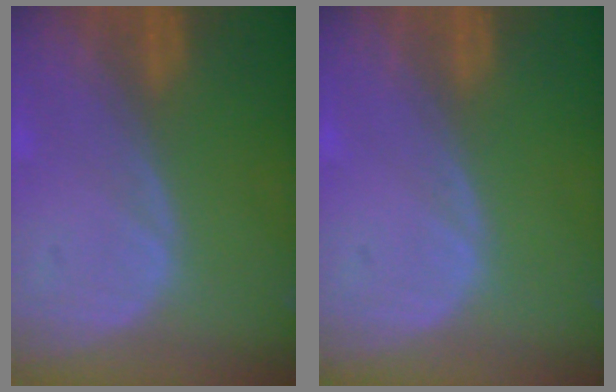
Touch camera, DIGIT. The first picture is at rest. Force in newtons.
{"total": 0.0}